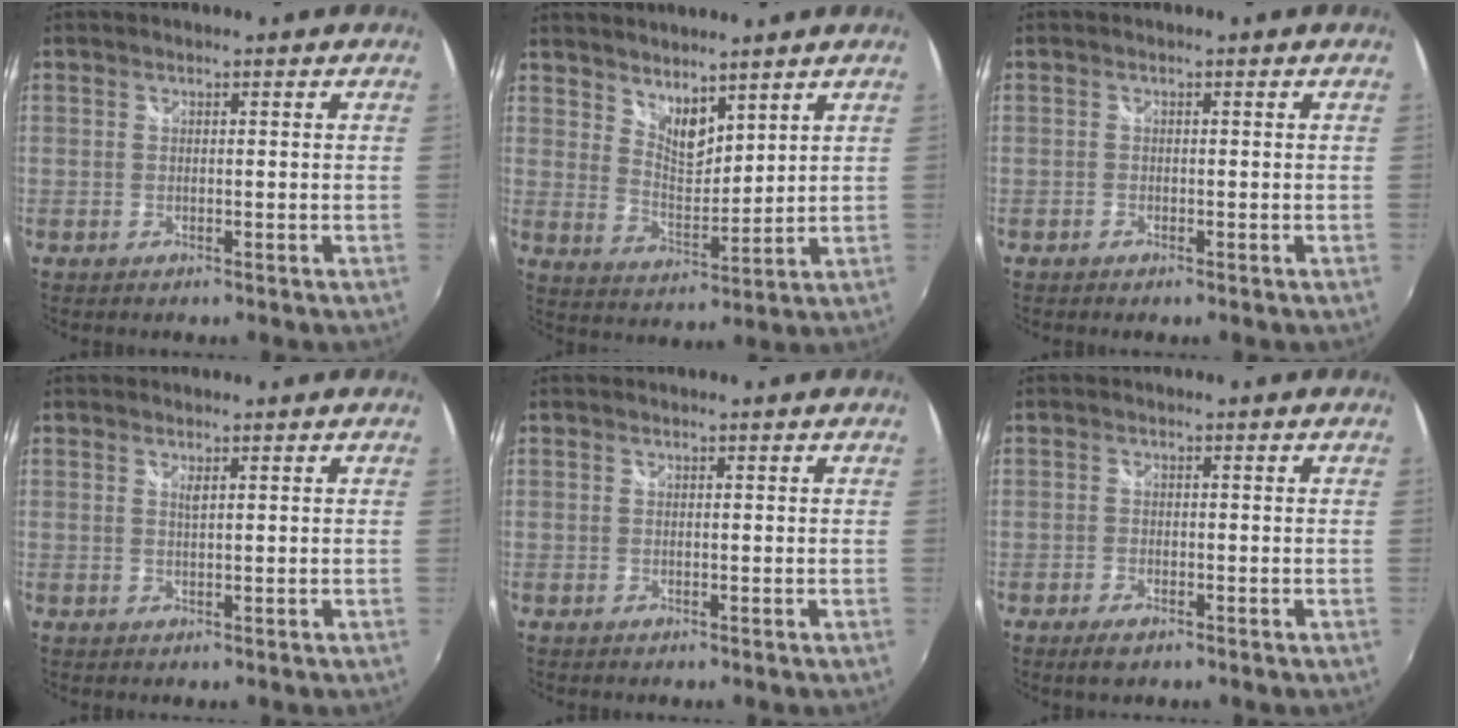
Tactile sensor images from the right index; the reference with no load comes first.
{"total": 6.7, "force": [5.5, 2.5, 3.0], "torque": [-0.040, -0.005, 0.099]}
{"total": 0.6, "force": [-0.5, 0.3, 0.2], "torque": [-0.006, -0.004, -0.011]}
{"total": 0.9, "force": [0.5, 0.1, 0.7], "torque": [-0.013, 0.000, 0.009]}
{"total": 0.0}
{"total": 2.7, "force": [-1.8, 1.1, 1.6], "torque": [-0.040, -0.008, -0.034]}